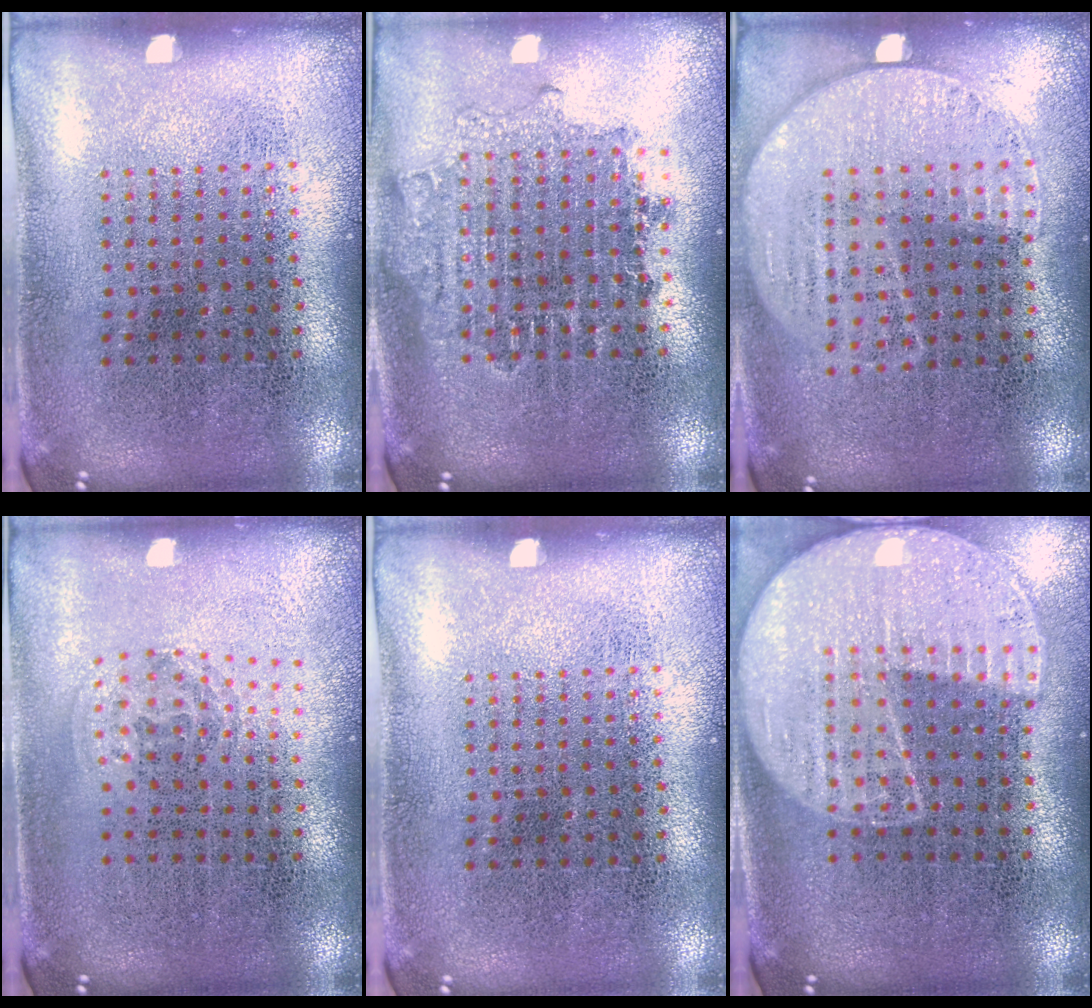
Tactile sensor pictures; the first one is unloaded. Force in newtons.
{"total": 1.7, "press": 1.4, "slide": 1.0}
{"total": 1.0, "press": 0.9, "slide": 0.5}
{"total": 1.0, "press": 0.6, "slide": 0.8}
{"total": 0.0}
{"total": 2.1, "press": 1.9, "slide": 0.9}